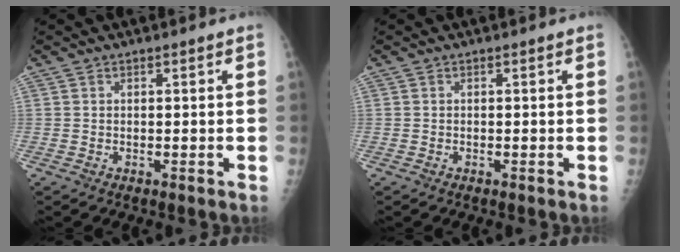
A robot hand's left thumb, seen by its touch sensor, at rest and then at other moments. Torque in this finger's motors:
{"motor_torque": [0.01, 0.01, 0.00, 0.00, 0.00]}